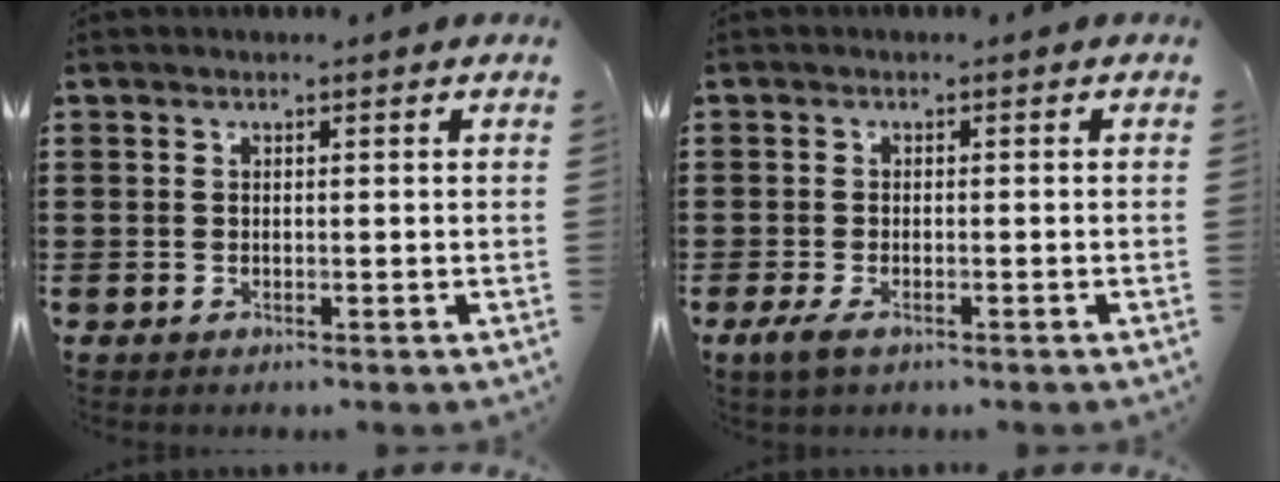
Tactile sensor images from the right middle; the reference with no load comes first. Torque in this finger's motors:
{"motor_torque": [1.70, 0.20, 0.24, 0.10]}